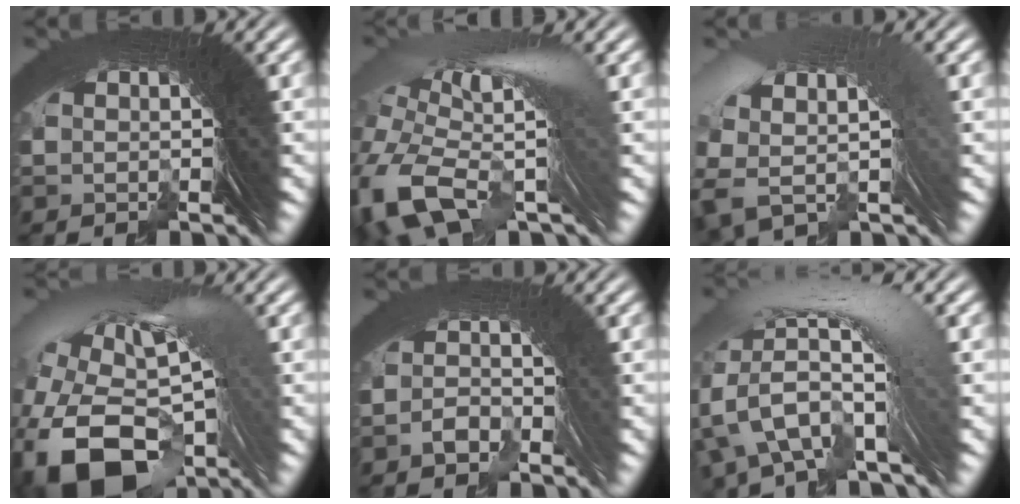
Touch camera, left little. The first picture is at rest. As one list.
[{"total": 6.2, "force": [-1.2, 2.8, 5.4], "torque": [-0.108, -0.010, -0.012]}, {"total": 3.7, "force": [0.3, 1.7, 3.3], "torque": [-0.060, 0.009, 0.013]}, {"total": 10.5, "force": [-4.0, 6.5, 7.2], "torque": [-0.167, -0.041, -0.040]}, {"total": 1.8, "force": [-1.5, 0.6, 0.7], "torque": [-0.012, 0.006, -0.032]}, {"total": 5.3, "force": [0.6, 2.4, 4.7], "torque": [-0.085, 0.017, 0.003]}]